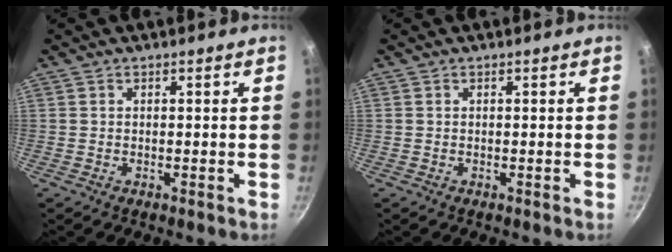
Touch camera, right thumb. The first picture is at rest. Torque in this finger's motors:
{"motor_torque": [-0.01, -0.01, -0.13, 0.07, 0.00]}